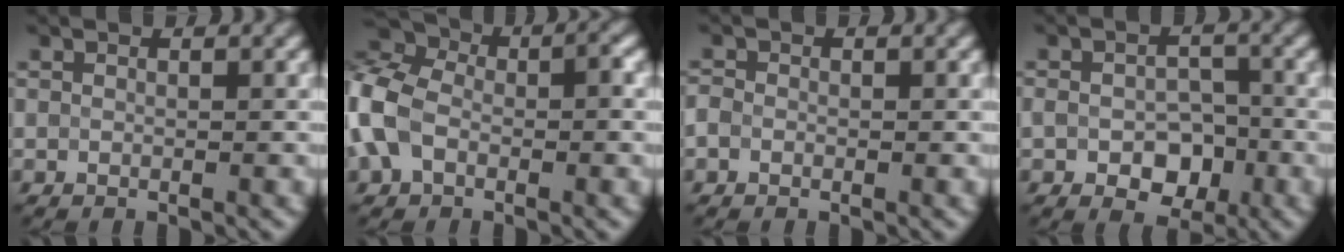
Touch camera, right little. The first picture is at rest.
{"total": 7.8, "force": [-1.3, 5.0, 5.8], "torque": [-0.136, 0.015, -0.042]}
{"total": 0.8, "force": [-0.5, 0.6, 0.3], "torque": [-0.006, -0.002, -0.004]}
{"total": 4.3, "force": [-1.5, 3.0, 2.8], "torque": [-0.049, -0.007, -0.022]}